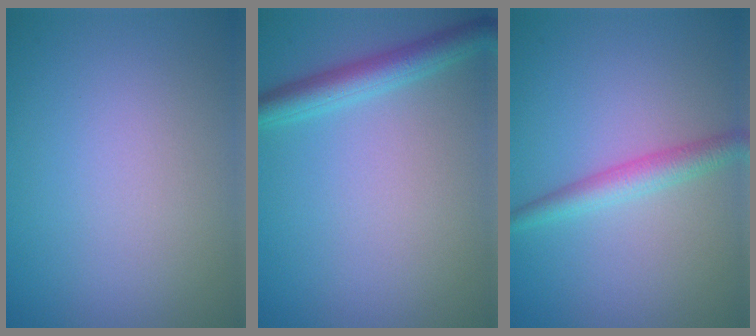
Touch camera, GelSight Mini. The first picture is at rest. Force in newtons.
{"total": 3.4, "press": 3.4, "slide": 0.2}
{"total": 2.5, "press": 2.5, "slide": 0.0}